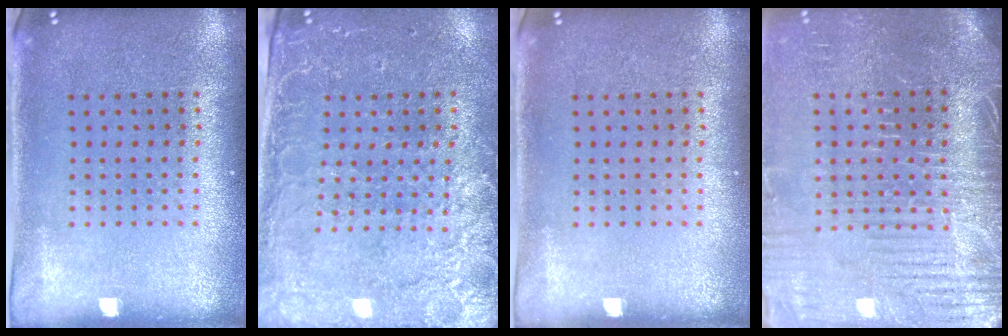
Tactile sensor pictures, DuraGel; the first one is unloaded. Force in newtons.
{"total": 3.0, "press": 2.8, "slide": 1.2}
{"total": 0.0}
{"total": 4.3, "press": 3.9, "slide": 1.7}